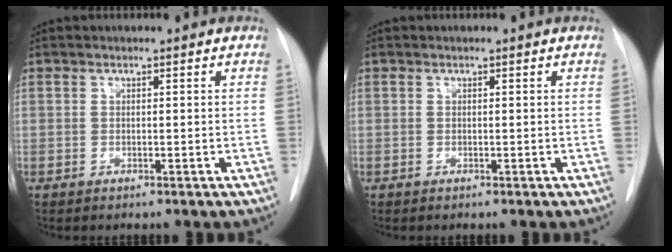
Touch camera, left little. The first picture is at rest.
{"total": 0.0}